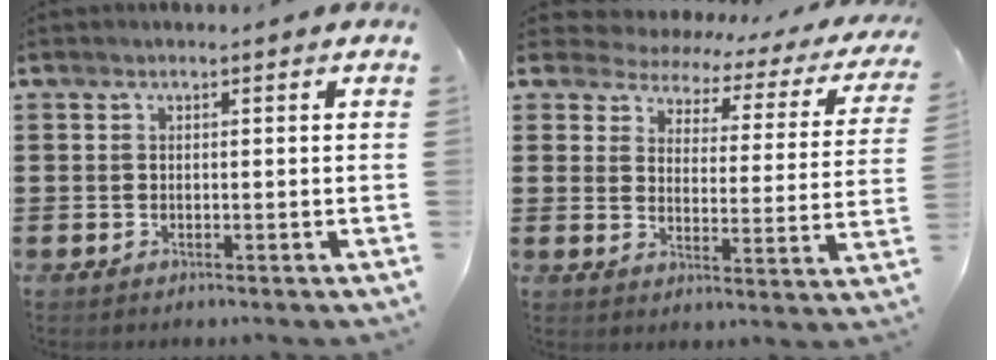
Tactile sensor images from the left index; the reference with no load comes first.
{"total": 3.5, "force": [3.2, 1.4, 0.4], "torque": [-0.036, -0.023, 0.049]}